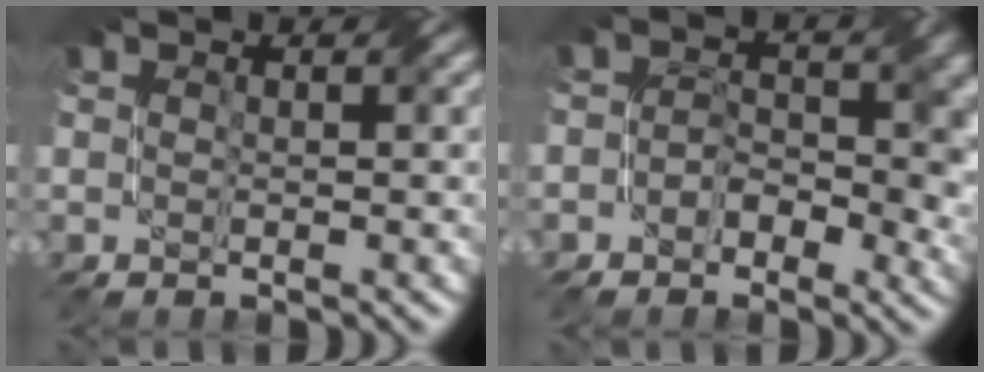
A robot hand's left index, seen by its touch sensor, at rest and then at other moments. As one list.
[{"total": 4.9, "force": [-0.8, 3.4, 3.5], "torque": [-0.038, -0.002, -0.024]}]